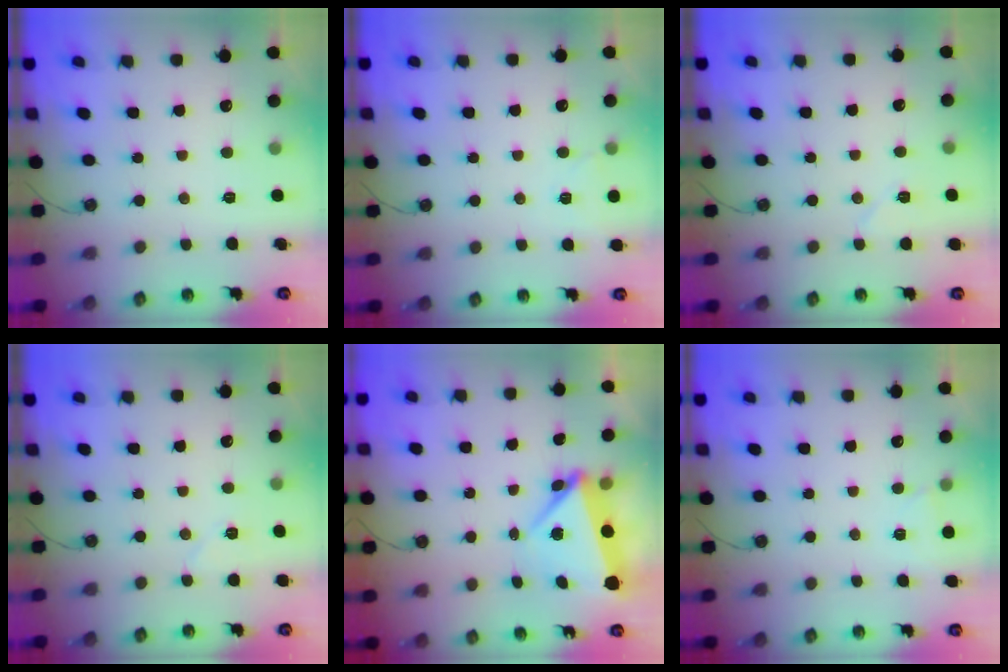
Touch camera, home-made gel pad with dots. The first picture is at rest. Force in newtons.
{"total": 3.6, "press": 3.4, "slide": 1.1}
{"total": 6.3, "press": 4.4, "slide": 4.5}
{"total": 5.4, "press": 5.0, "slide": 2.1}
{"total": 5.2, "press": 4.9, "slide": 1.8}
{"total": 1.8, "press": 1.6, "slide": 0.8}